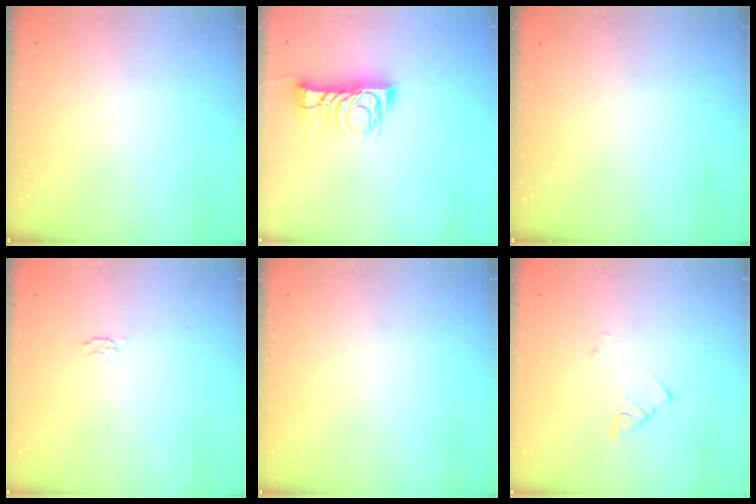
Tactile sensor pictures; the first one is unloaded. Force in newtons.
{"total": 10.8, "press": 10.8, "slide": 0.8}
{"total": 0.0}
{"total": 2.8, "press": 2.7, "slide": 0.5}
{"total": 0.0}
{"total": 2.1, "press": 2.1, "slide": 0.4}